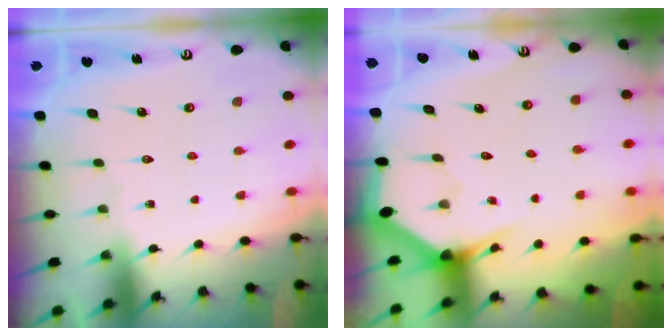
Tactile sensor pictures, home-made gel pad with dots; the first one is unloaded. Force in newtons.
{"total": 3.0, "press": 3.0, "slide": 0.0}